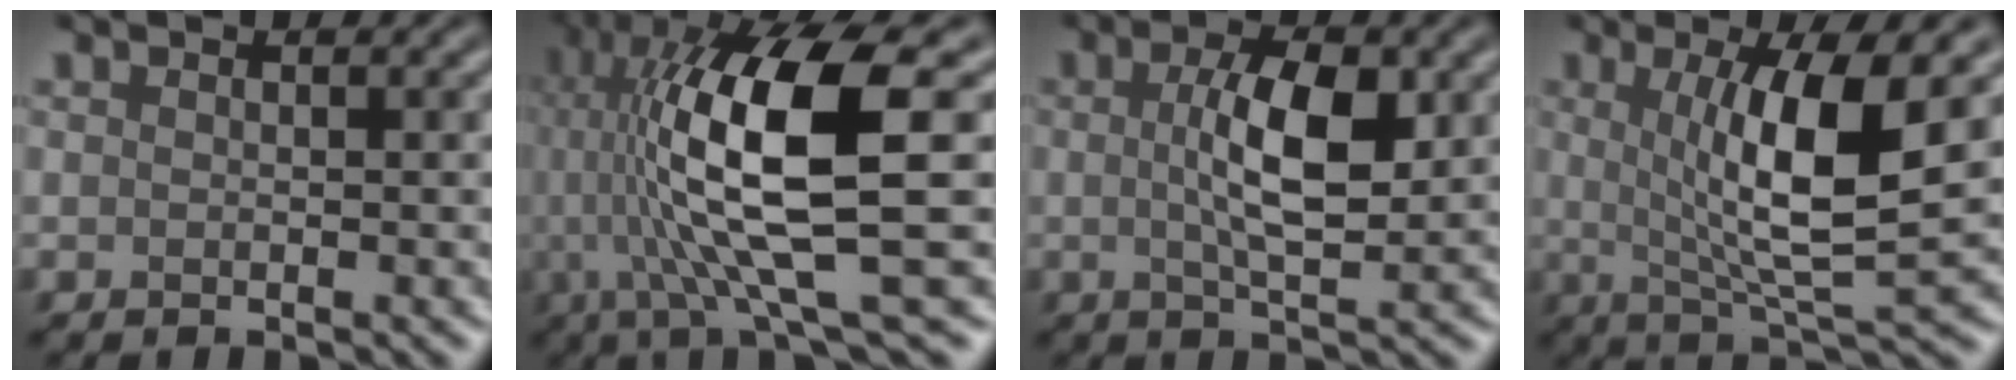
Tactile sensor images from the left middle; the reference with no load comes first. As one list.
[{"total": 13.1, "force": [0.9, 2.9, 12.8], "torque": [-0.224, 0.007, 0.024]}, {"total": 5.4, "force": [0.7, 1.8, 5.1], "torque": [-0.099, 0.001, 0.012]}, {"total": 8.1, "force": [1.3, 1.8, 7.8], "torque": [-0.120, -0.010, 0.024]}]